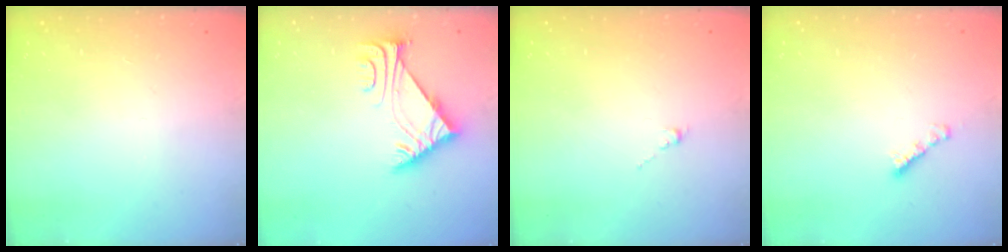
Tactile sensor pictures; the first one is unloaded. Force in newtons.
{"total": 5.9, "press": 5.8, "slide": 1.2}
{"total": 0.0}
{"total": 2.3, "press": 2.3, "slide": 0.2}